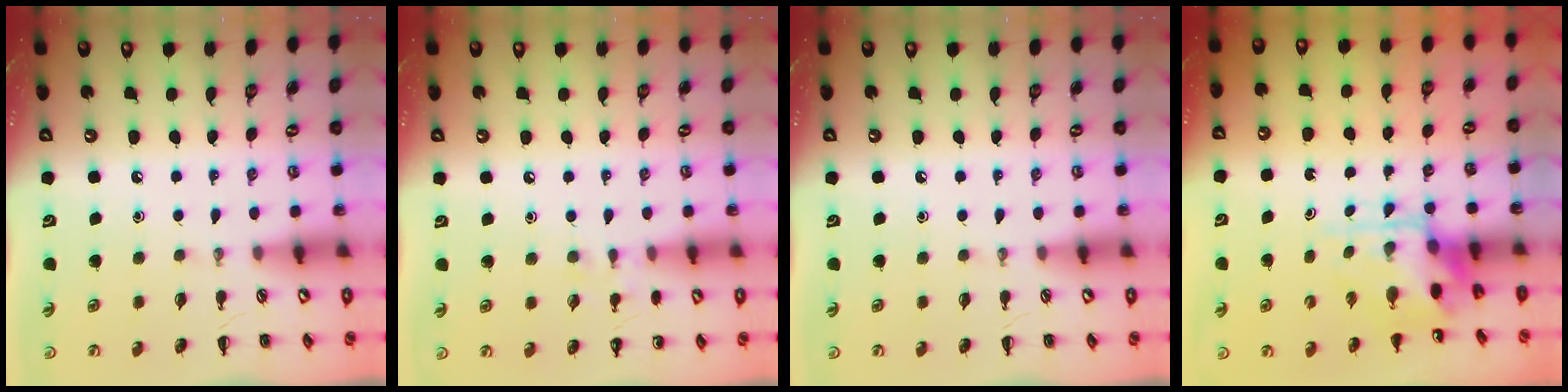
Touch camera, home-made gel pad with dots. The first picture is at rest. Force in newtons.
{"total": 6.2, "press": 6.0, "slide": 1.9}
{"total": 0.0}
{"total": 5.6, "press": 5.4, "slide": 1.4}